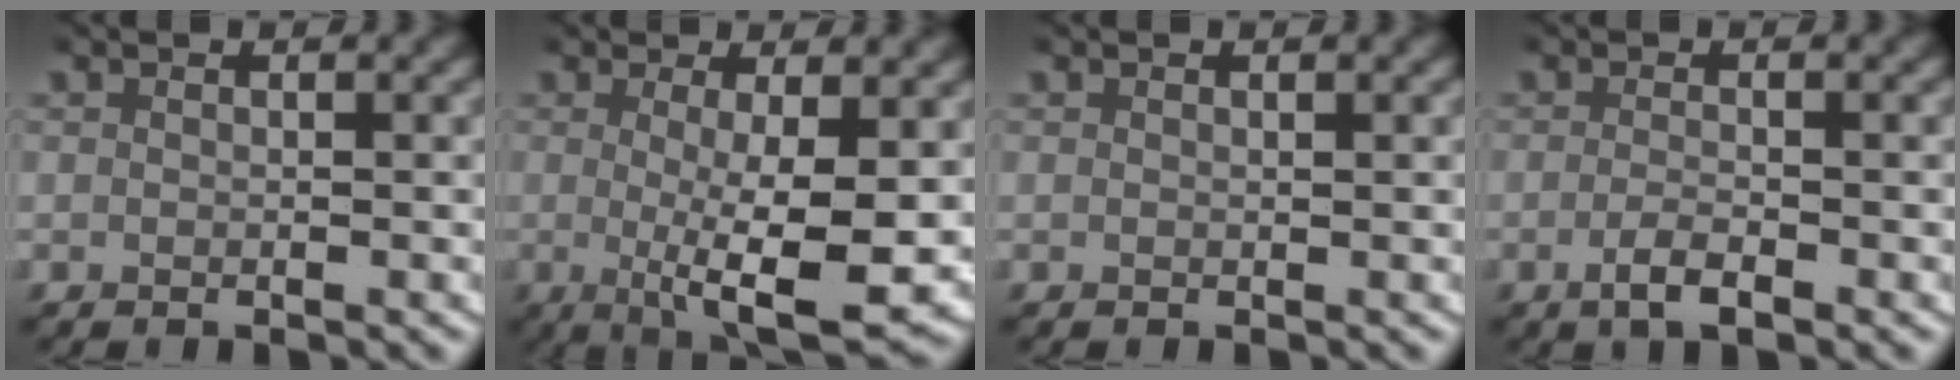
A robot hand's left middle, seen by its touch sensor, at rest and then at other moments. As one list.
[{"total": 7.3, "force": [-0.7, 1.9, 7.0], "torque": [-0.104, -0.025, 0.004]}, {"total": 0.0}, {"total": 1.9, "force": [-1.0, 0.6, 1.5], "torque": [-0.032, -0.009, -0.016]}]